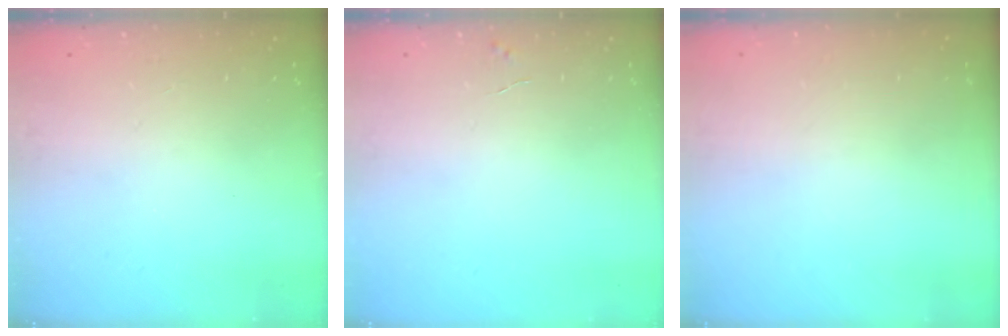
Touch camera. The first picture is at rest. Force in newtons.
{"total": 3.0, "press": 3.0, "slide": 0.3}
{"total": 0.0}